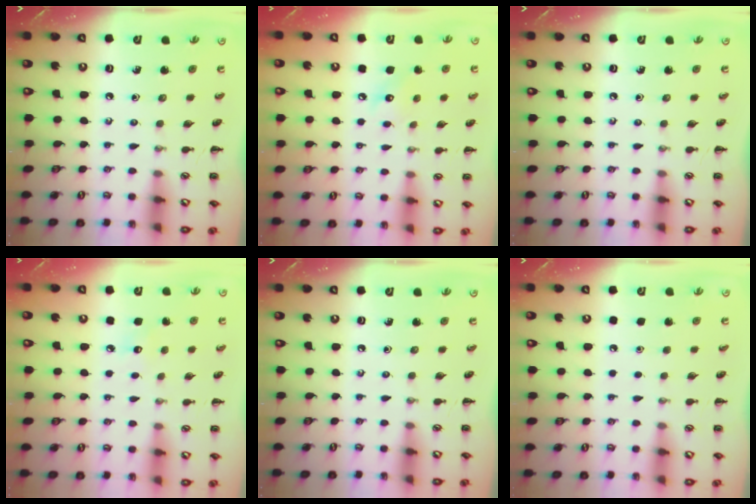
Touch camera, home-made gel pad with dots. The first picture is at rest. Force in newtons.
{"total": 6.4, "press": 6.3, "slide": 1.2}
{"total": 0.0}
{"total": 5.4, "press": 5.1, "slide": 1.5}
{"total": 0.0}
{"total": 1.8, "press": 1.7, "slide": 0.1}